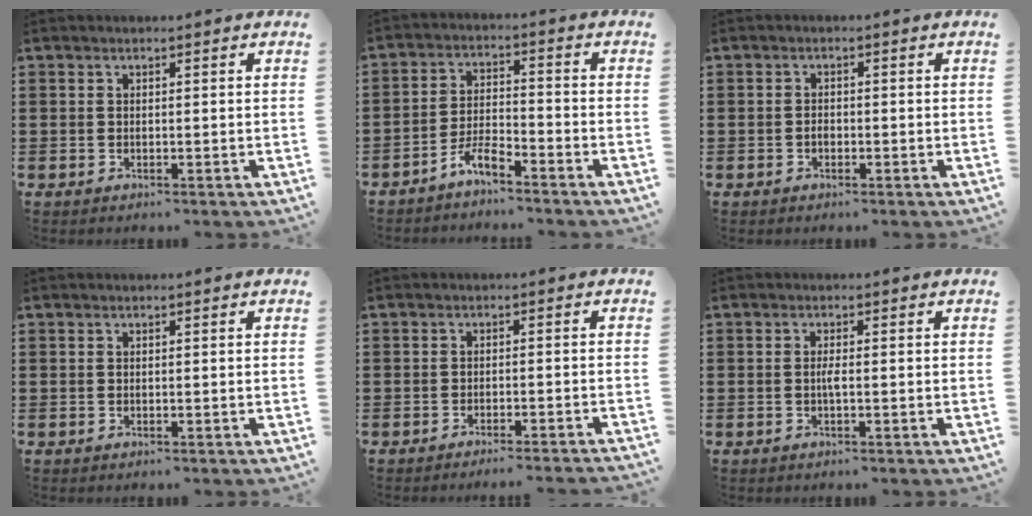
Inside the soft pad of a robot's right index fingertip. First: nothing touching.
{"total": 4.5, "force": [-3.9, 0.6, 2.1], "torque": [-0.053, 0.005, -0.082]}
{"total": 1.2, "force": [-0.5, 0.7, 0.9], "torque": [-0.019, -0.003, -0.008]}
{"total": 0.0}
{"total": 1.8, "force": [-1.7, -0.4, 0.5], "torque": [-0.009, 0.002, -0.034]}
{"total": 1.4, "force": [-0.2, 0.1, 1.4], "torque": [-0.034, -0.002, -0.006]}